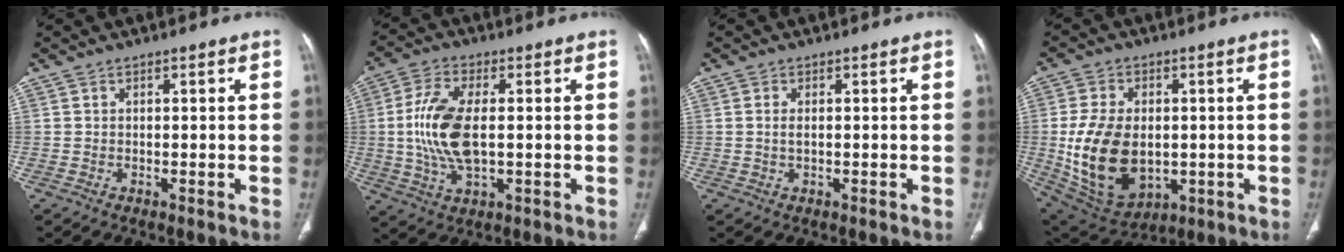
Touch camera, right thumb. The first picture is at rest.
{"total": 12.0, "force": [0.2, 5.6, 10.6], "torque": [-0.230, 0.000, 0.006]}
{"total": 1.4, "force": [0.2, 0.6, 1.2], "torque": [-0.029, 0.000, 0.006]}
{"total": 17.6, "force": [-1.3, 11.6, 13.2], "torque": [-0.232, -0.008, 0.006]}